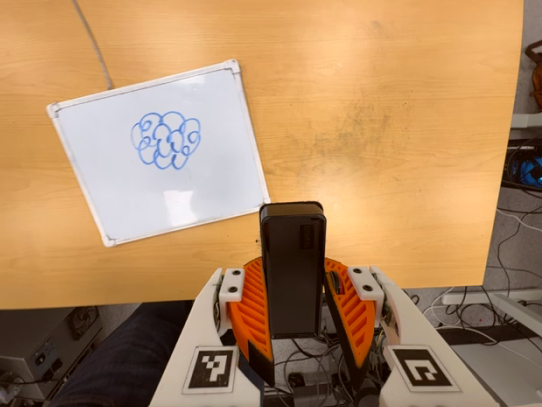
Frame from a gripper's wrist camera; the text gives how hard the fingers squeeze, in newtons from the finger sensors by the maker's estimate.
{"total": 5.8, "left": 5.8, "right": 5.7}